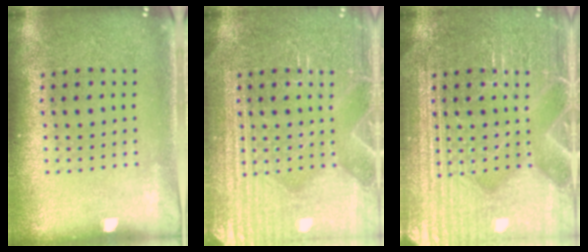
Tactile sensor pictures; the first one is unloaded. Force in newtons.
{"total": 5.1, "press": 5.1, "slide": 0.7}
{"total": 4.3, "press": 4.3, "slide": 0.6}